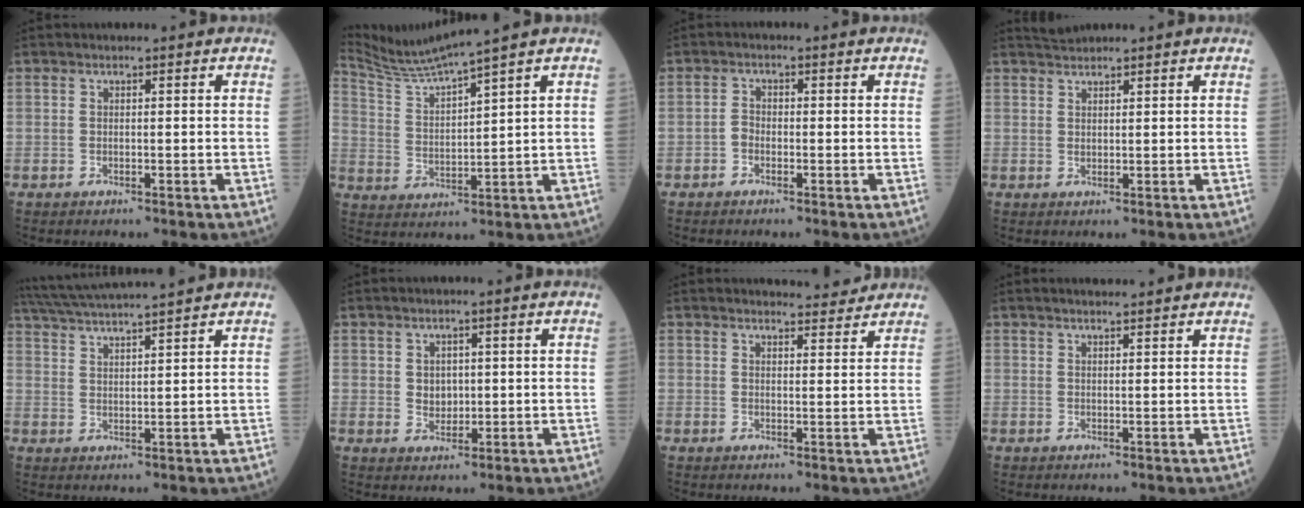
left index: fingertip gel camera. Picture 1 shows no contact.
{"total": 7.7, "force": [6.9, -2.5, 2.2], "torque": [-0.061, -0.006, 0.146]}
{"total": 1.3, "force": [-0.7, 0.8, 0.8], "torque": [-0.013, 0.003, -0.016]}
{"total": 1.9, "force": [1.9, 0.1, 0.0], "torque": [-0.005, 0.009, 0.041]}
{"total": 12.6, "force": [11.4, -1.0, 5.3], "torque": [-0.105, 0.025, 0.178]}
{"total": 2.5, "force": [0.5, 2.0, 1.4], "torque": [-0.028, 0.002, 0.014]}
{"total": 5.3, "force": [5.1, 0.6, 0.9], "torque": [-0.013, -0.002, 0.059]}
{"total": 4.4, "force": [4.1, 0.4, 1.6], "torque": [-0.022, 0.023, 0.056]}